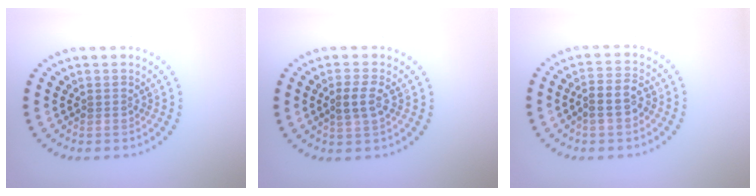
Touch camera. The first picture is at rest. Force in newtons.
{"total": 2.4, "press": 2.3, "slide": 0.8}
{"total": 2.9, "press": 2.7, "slide": 0.8}